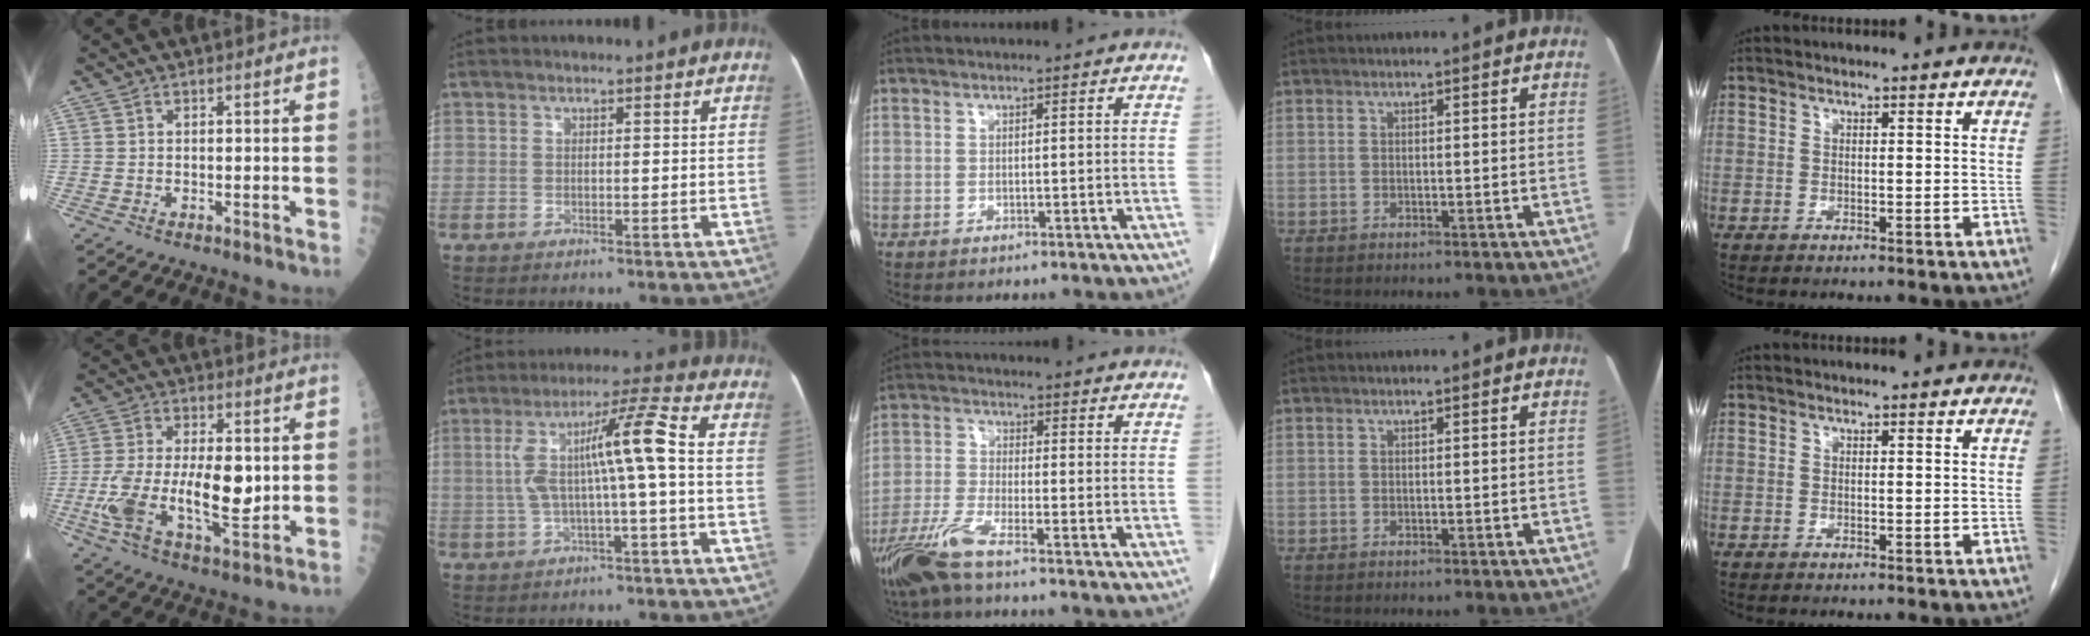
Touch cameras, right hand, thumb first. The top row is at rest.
{"thumb": {"total": 16.7, "force": [-1.0, 7.2, 15.0], "torque": [-0.286, -0.006, -0.016]}, "index": {"total": 9.7, "force": [-0.2, -0.3, 9.7], "torque": [-0.176, 0.034, -0.001]}, "middle": {"total": 7.2, "force": [-5.1, 0.3, 5.1], "torque": [-0.114, -0.022, -0.105]}}